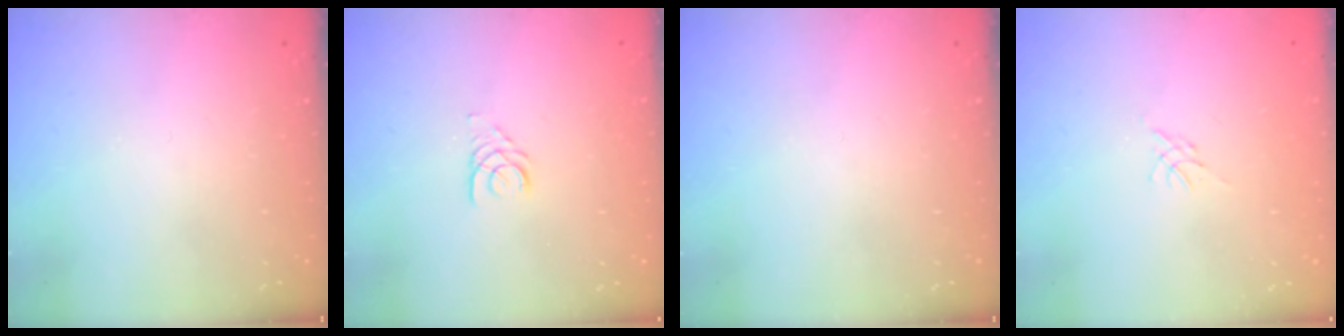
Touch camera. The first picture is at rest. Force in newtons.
{"total": 2.5, "press": 2.5, "slide": 0.3}
{"total": 0.0}
{"total": 0.0}